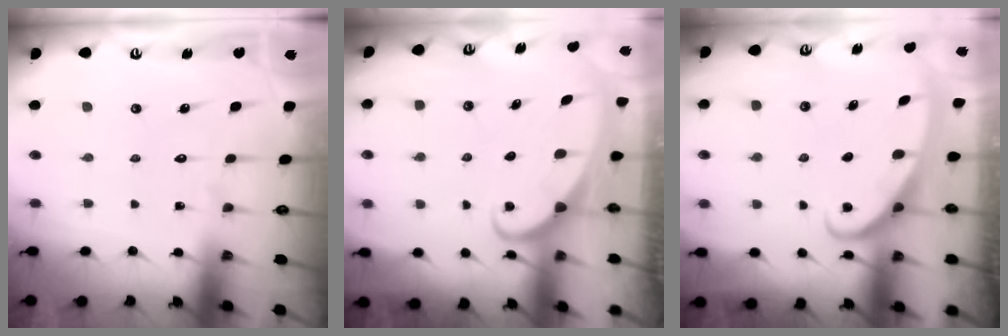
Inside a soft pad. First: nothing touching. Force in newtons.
{"total": 1.9, "press": 1.9, "slide": 0.1}
{"total": 2.8, "press": 2.8, "slide": 0.4}